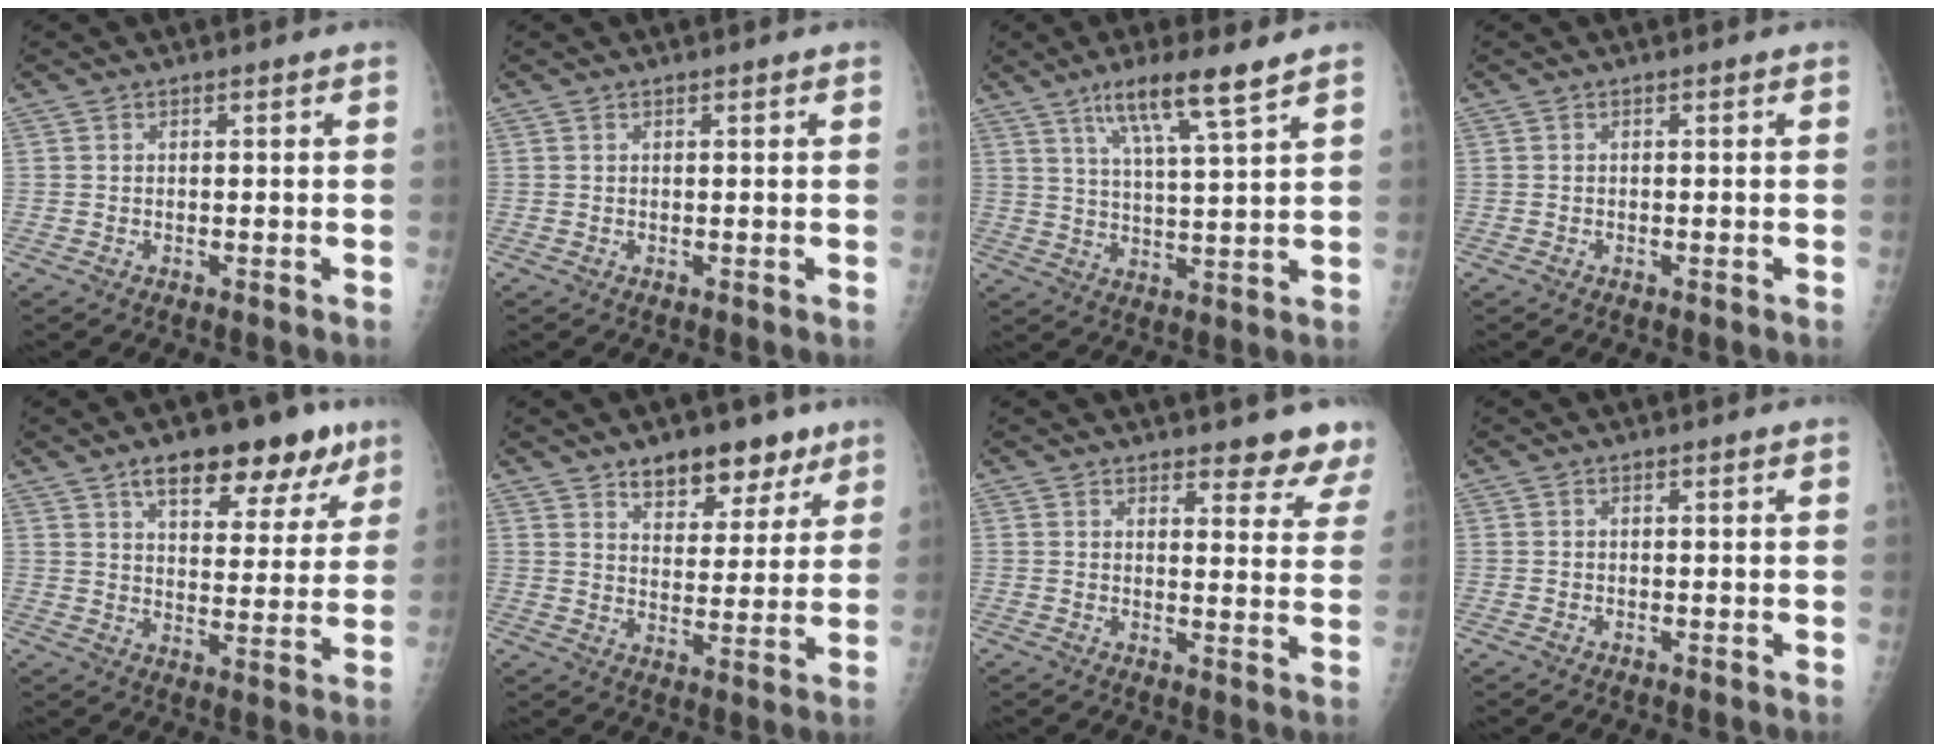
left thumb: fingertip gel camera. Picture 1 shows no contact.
{"total": 0.0}
{"total": 10.3, "force": [6.6, 0.8, 7.8], "torque": [-0.136, -0.028, 0.118]}
{"total": 0.0}
{"total": 16.0, "force": [9.9, 7.4, 10.1], "torque": [-0.092, -0.028, 0.142]}
{"total": 11.2, "force": [7.6, 5.9, 5.6], "torque": [-0.039, -0.042, 0.116]}
{"total": 8.0, "force": [7.2, 2.5, 2.4], "torque": [0.013, -0.043, 0.064]}
{"total": 0.0}